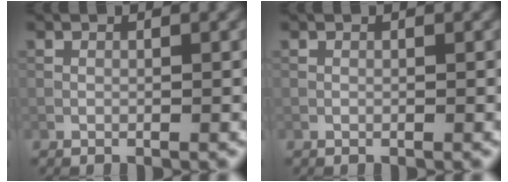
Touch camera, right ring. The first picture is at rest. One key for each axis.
{"total": 0.0}